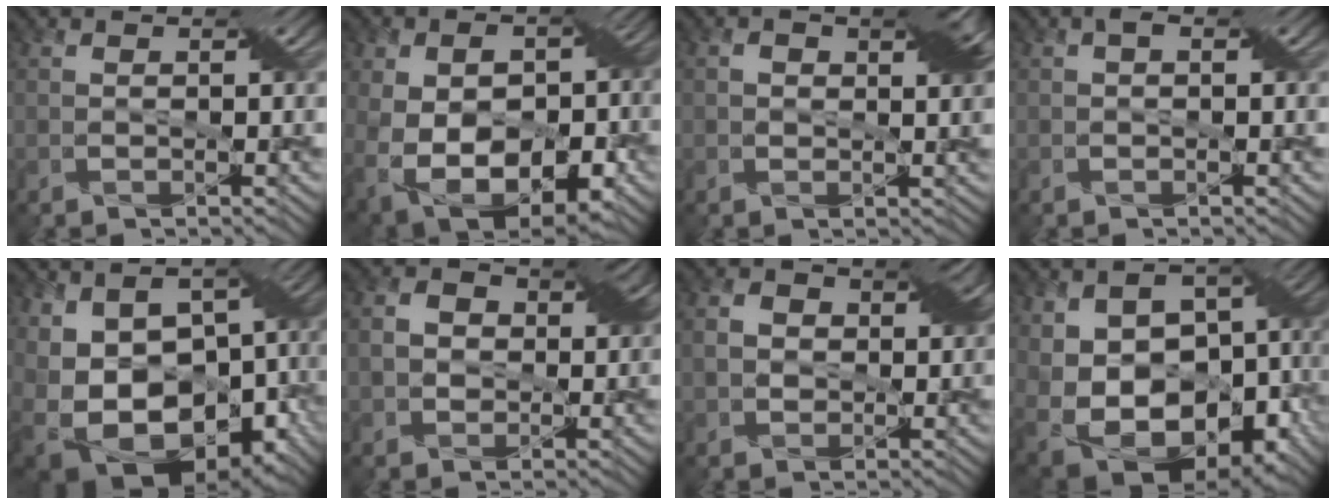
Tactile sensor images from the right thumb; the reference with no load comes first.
{"total": 16.8, "force": [-3.4, 11.5, 11.8], "torque": [-0.204, -0.033, -0.031]}
{"total": 4.0, "force": [1.0, 2.2, 3.2], "torque": [-0.050, 0.003, 0.014]}
{"total": 0.8, "force": [0.1, 0.5, 0.7], "torque": [-0.010, 0.005, 0.001]}
{"total": 19.6, "force": [-3.9, 12.3, 14.7], "torque": [-0.236, -0.046, -0.018]}
{"total": 5.9, "force": [0.4, 4.7, 3.5], "torque": [-0.067, 0.006, 0.001]}
{"total": 5.2, "force": [0.7, 3.9, 3.4], "torque": [-0.062, 0.004, 0.009]}
{"total": 18.2, "force": [-3.1, 12.5, 12.9], "torque": [-0.210, -0.029, -0.007]}